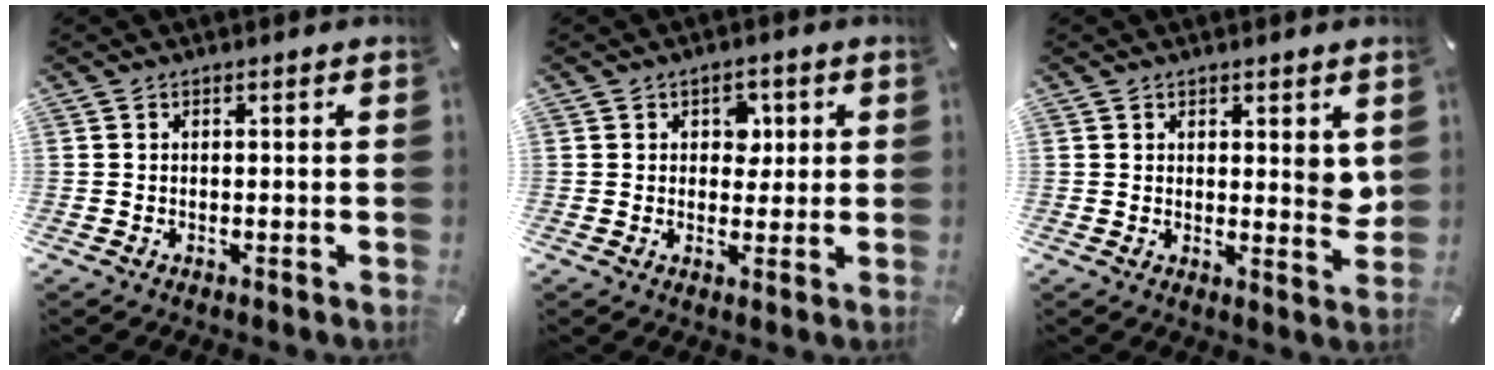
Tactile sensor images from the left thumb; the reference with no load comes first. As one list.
[{"total": 4.5, "force": [1.1, 3.7, 2.4], "torque": [-0.017, -0.007, 0.007]}, {"total": 4.2, "force": [2.1, 2.1, 2.9], "torque": [-0.027, -0.015, 0.032]}]